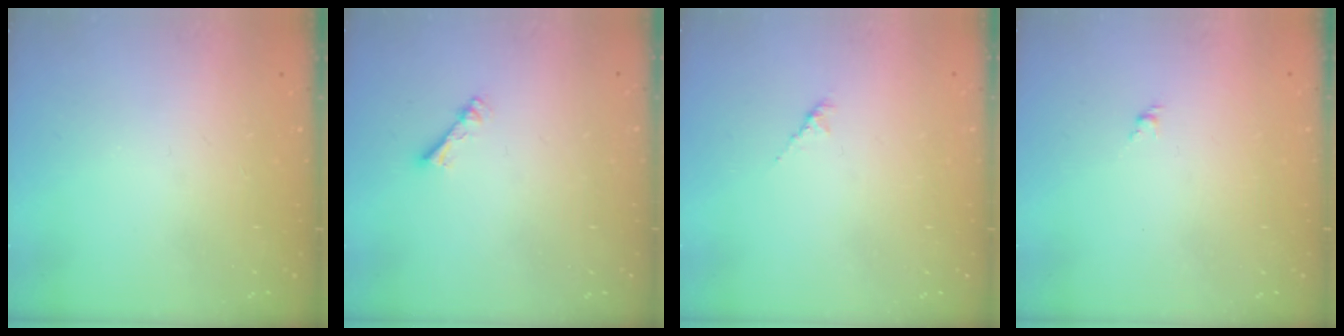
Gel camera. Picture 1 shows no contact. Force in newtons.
{"total": 2.4, "press": 2.4, "slide": 0.4}
{"total": 1.5, "press": 1.4, "slide": 0.5}
{"total": 1.6, "press": 1.5, "slide": 0.6}